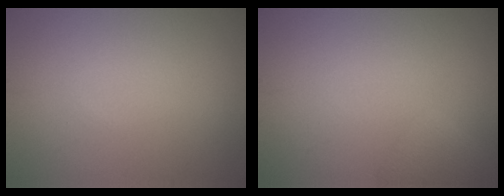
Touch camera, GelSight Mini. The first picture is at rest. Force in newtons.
{"total": 1.5, "press": 1.5, "slide": 0.1}